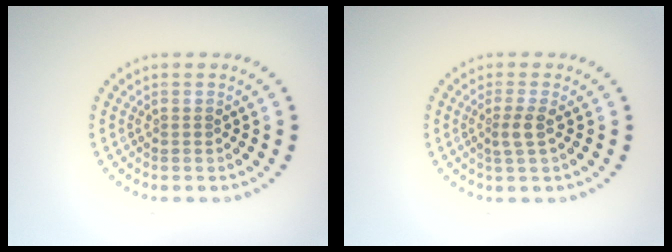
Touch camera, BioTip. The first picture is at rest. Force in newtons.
{"total": 1.6, "press": 1.4, "slide": 0.8}